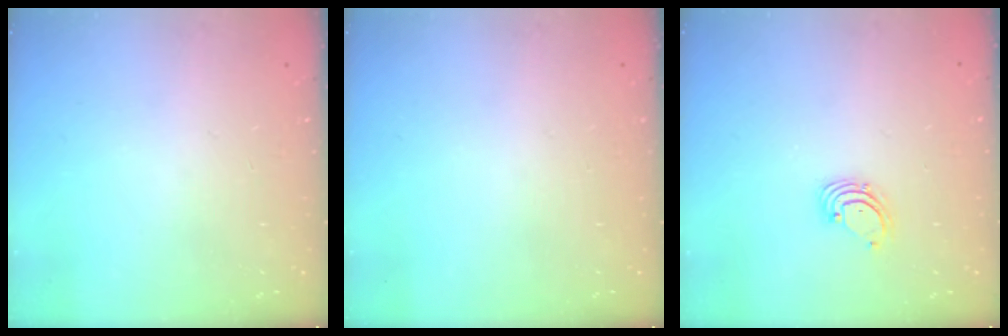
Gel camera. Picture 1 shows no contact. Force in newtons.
{"total": 0.0}
{"total": 1.6, "press": 1.6, "slide": 0.1}